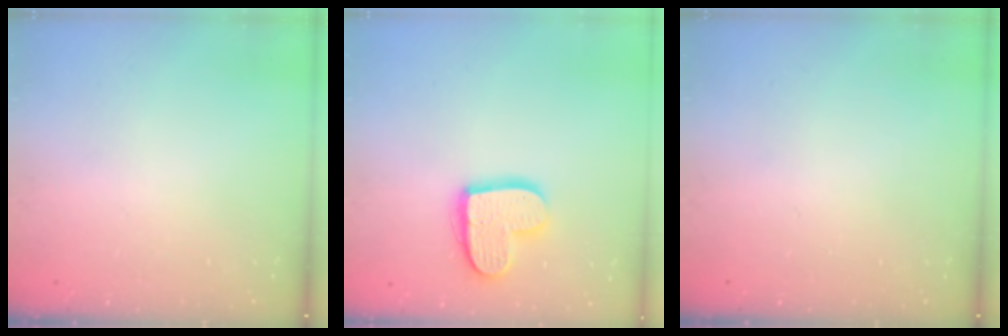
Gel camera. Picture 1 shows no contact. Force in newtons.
{"total": 13.2, "press": 13.1, "slide": 0.7}
{"total": 0.0}